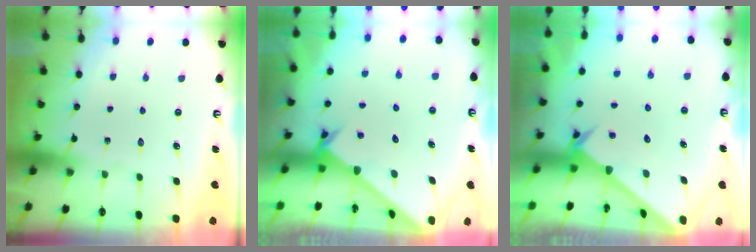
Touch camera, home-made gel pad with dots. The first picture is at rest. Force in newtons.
{"total": 1.2, "press": 1.2, "slide": 0.1}
{"total": 2.6, "press": 2.6, "slide": 0.2}